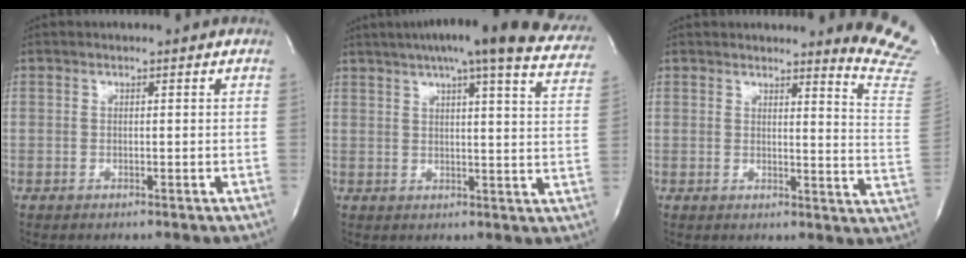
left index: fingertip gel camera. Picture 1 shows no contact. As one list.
[{"total": 25.9, "force": [21.5, 2.7, 14.2], "torque": [-0.197, -0.018, 0.250]}, {"total": 10.6, "force": [10.3, -0.9, 2.3], "torque": [-0.010, -0.125, 0.084]}]